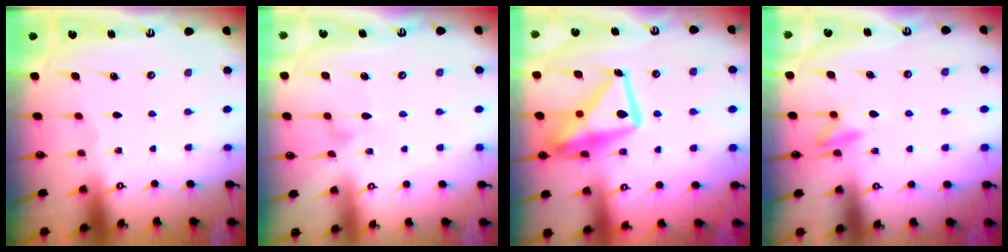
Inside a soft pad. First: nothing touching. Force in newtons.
{"total": 5.6, "press": 5.6, "slide": 0.2}
{"total": 18.9, "press": 18.8, "slide": 2.0}
{"total": 9.5, "press": 9.4, "slide": 1.4}